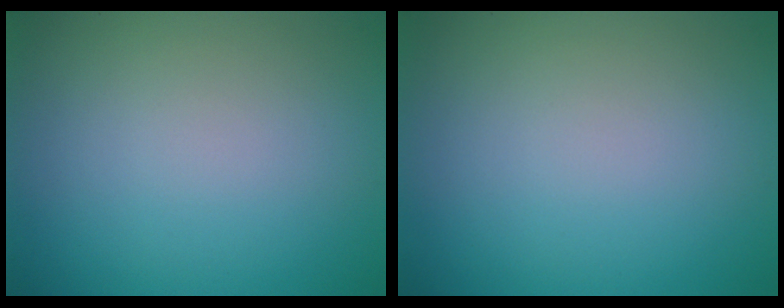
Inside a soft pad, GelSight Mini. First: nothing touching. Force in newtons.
{"total": 0.0}